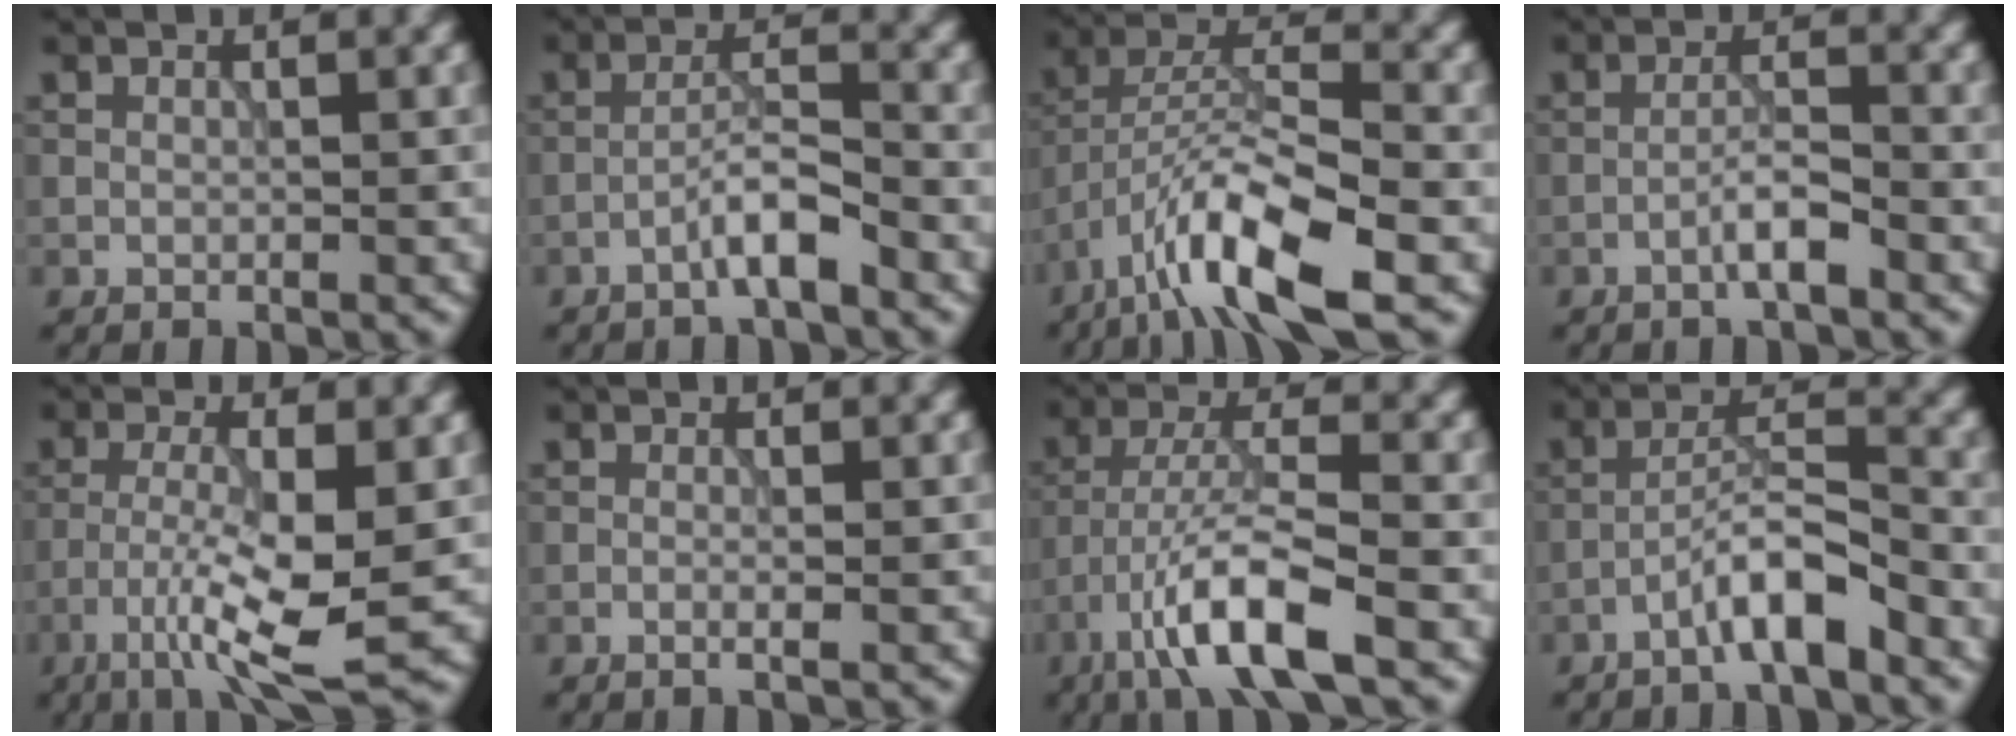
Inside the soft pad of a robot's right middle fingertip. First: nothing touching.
{"total": 3.3, "force": [-2.1, 0.3, 2.6], "torque": [-0.046, 0.015, -0.044]}
{"total": 10.3, "force": [-5.6, 2.9, 8.1], "torque": [-0.139, 0.009, -0.107]}
{"total": 2.6, "force": [-1.5, 0.2, 2.1], "torque": [-0.039, 0.011, -0.032]}
{"total": 7.1, "force": [-2.9, 1.3, 6.4], "torque": [-0.118, -0.005, -0.057]}
{"total": 1.1, "force": [-0.2, 0.3, 1.0], "torque": [-0.015, -0.004, -0.008]}
{"total": 7.8, "force": [-4.3, 1.5, 6.3], "torque": [-0.112, 0.006, -0.086]}
{"total": 4.7, "force": [-3.0, 0.7, 3.6], "torque": [-0.062, 0.020, -0.059]}